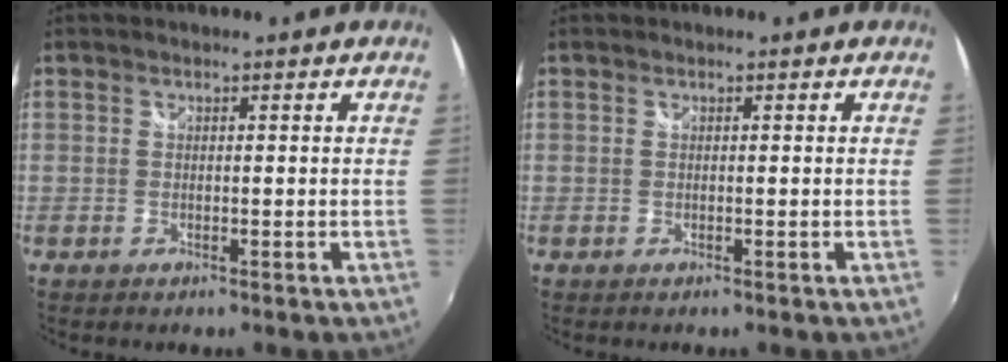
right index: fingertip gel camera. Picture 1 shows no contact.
{"total": 0.0}